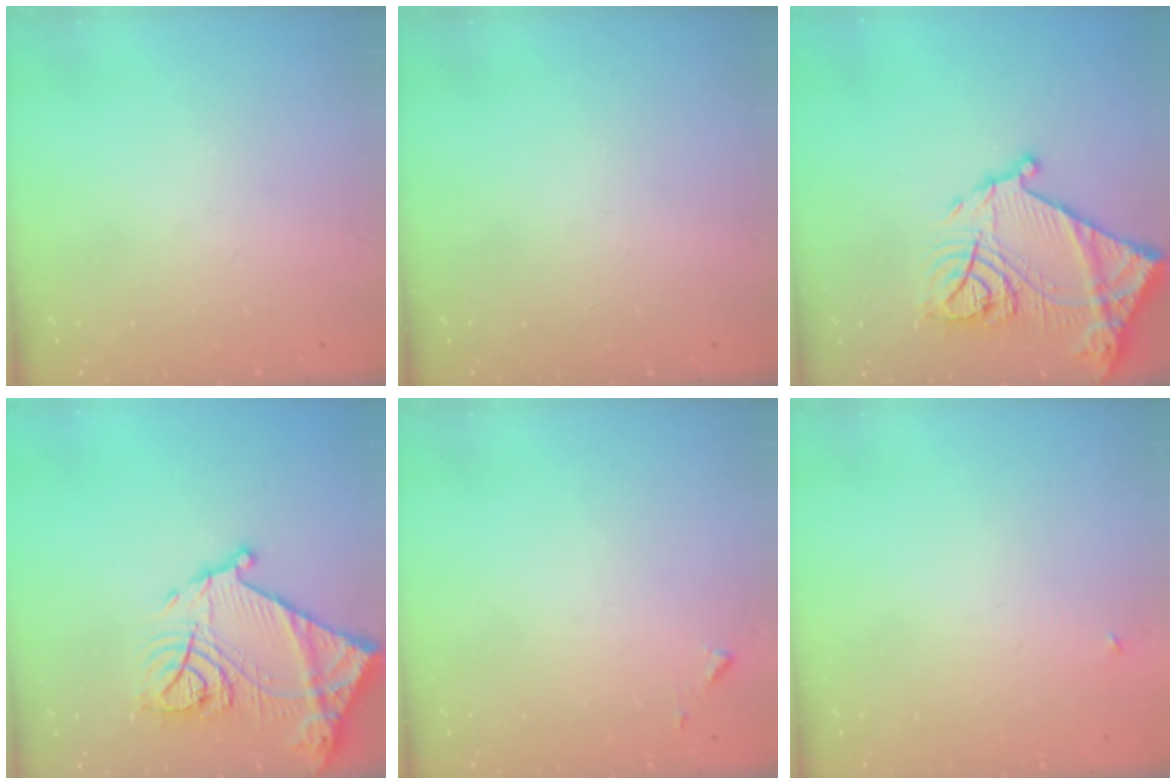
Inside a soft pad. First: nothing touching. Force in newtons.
{"total": 0.0}
{"total": 20.6, "press": 20.5, "slide": 1.8}
{"total": 20.6, "press": 20.5, "slide": 1.8}
{"total": 4.5, "press": 4.4, "slide": 0.4}
{"total": 2.3, "press": 2.3, "slide": 0.2}